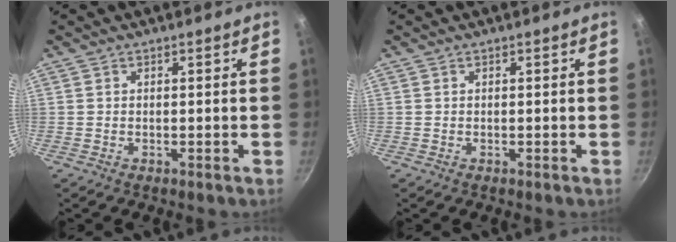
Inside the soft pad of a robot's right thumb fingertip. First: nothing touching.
{"total": 0.0}